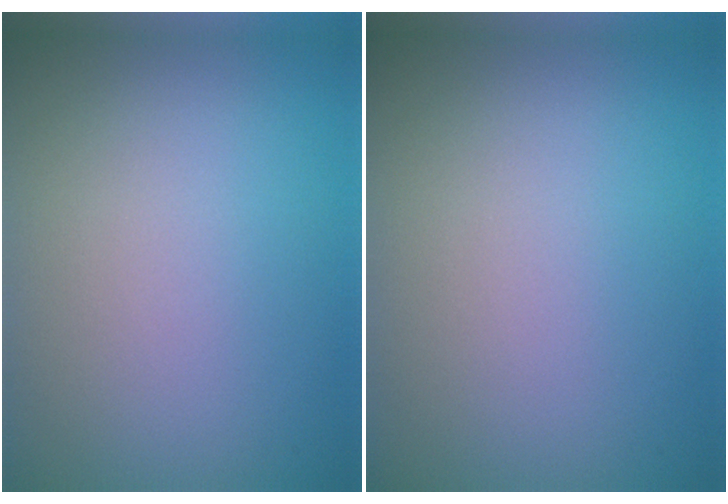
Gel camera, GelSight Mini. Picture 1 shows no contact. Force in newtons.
{"total": 0.0}